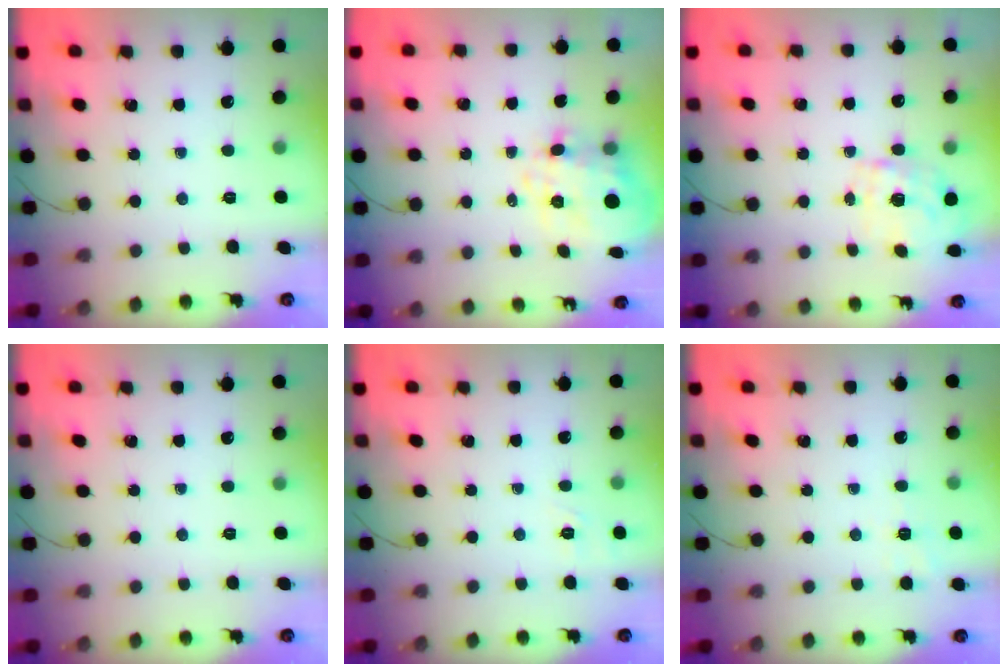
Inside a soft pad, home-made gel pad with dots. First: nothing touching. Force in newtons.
{"total": 11.5, "press": 11.1, "slide": 3.0}
{"total": 2.1, "press": 0.6, "slide": 2.0}
{"total": 0.0}
{"total": 1.7, "press": 0.3, "slide": 1.6}
{"total": 2.4, "press": 1.2, "slide": 2.0}